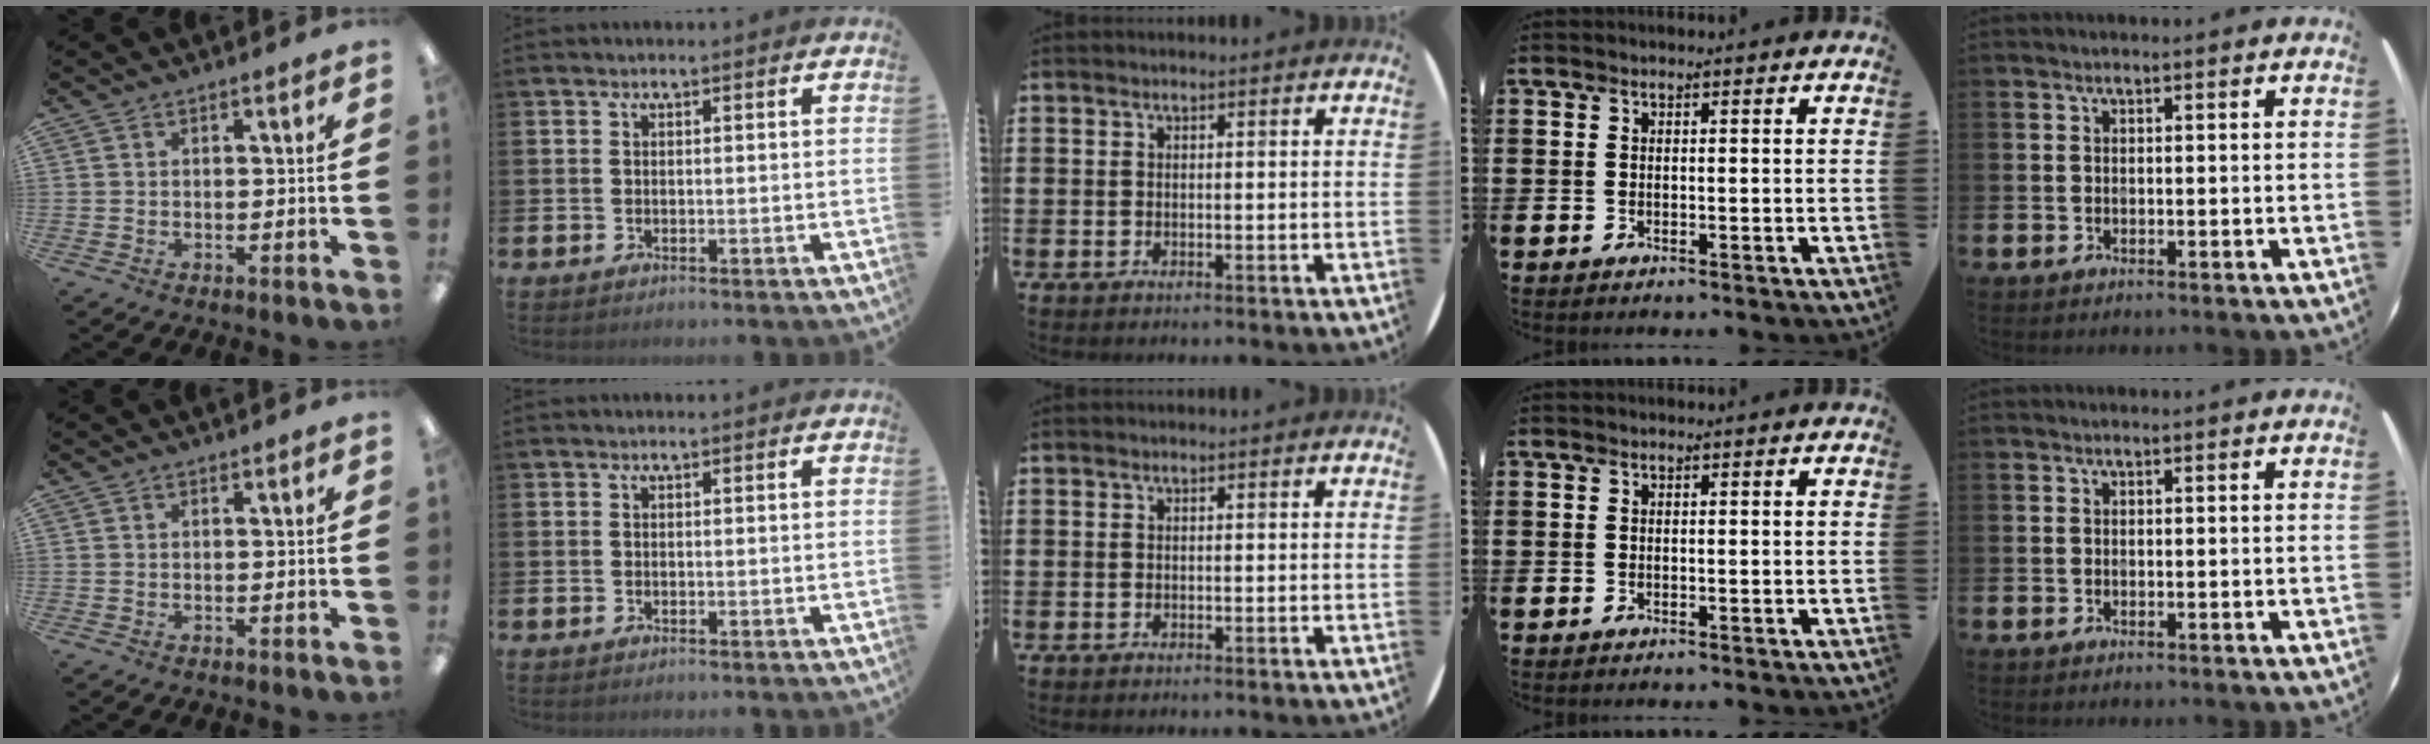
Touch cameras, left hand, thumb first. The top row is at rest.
{}